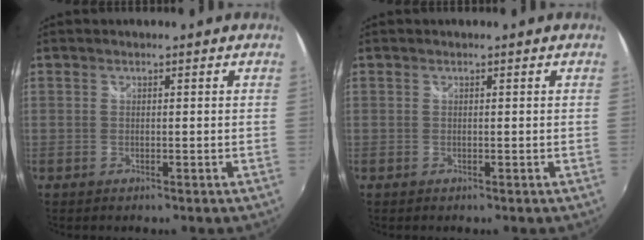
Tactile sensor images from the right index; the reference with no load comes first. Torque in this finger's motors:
{"motor_torque": [0.12, 0.12, -0.03, -0.01]}